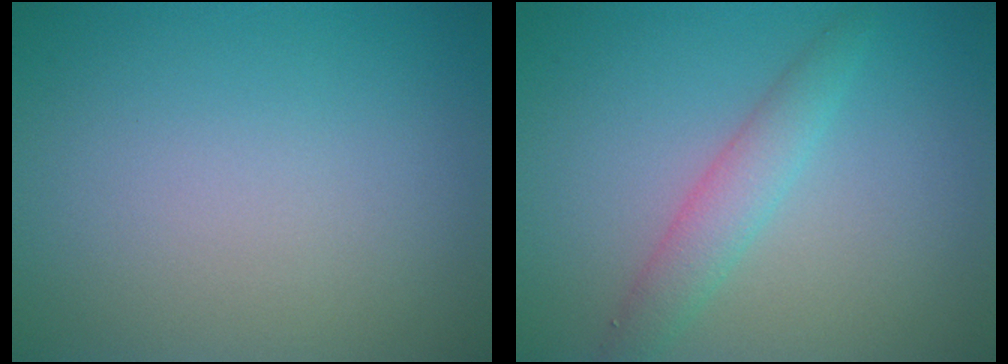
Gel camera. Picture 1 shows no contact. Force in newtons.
{"total": 2.7, "press": 2.6, "slide": 0.1}